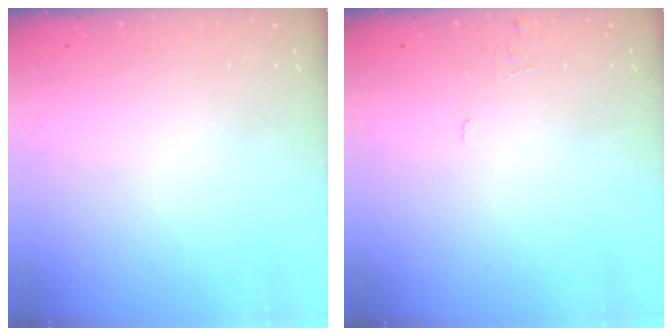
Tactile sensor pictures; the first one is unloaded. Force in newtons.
{"total": 4.2, "press": 4.2, "slide": 0.3}